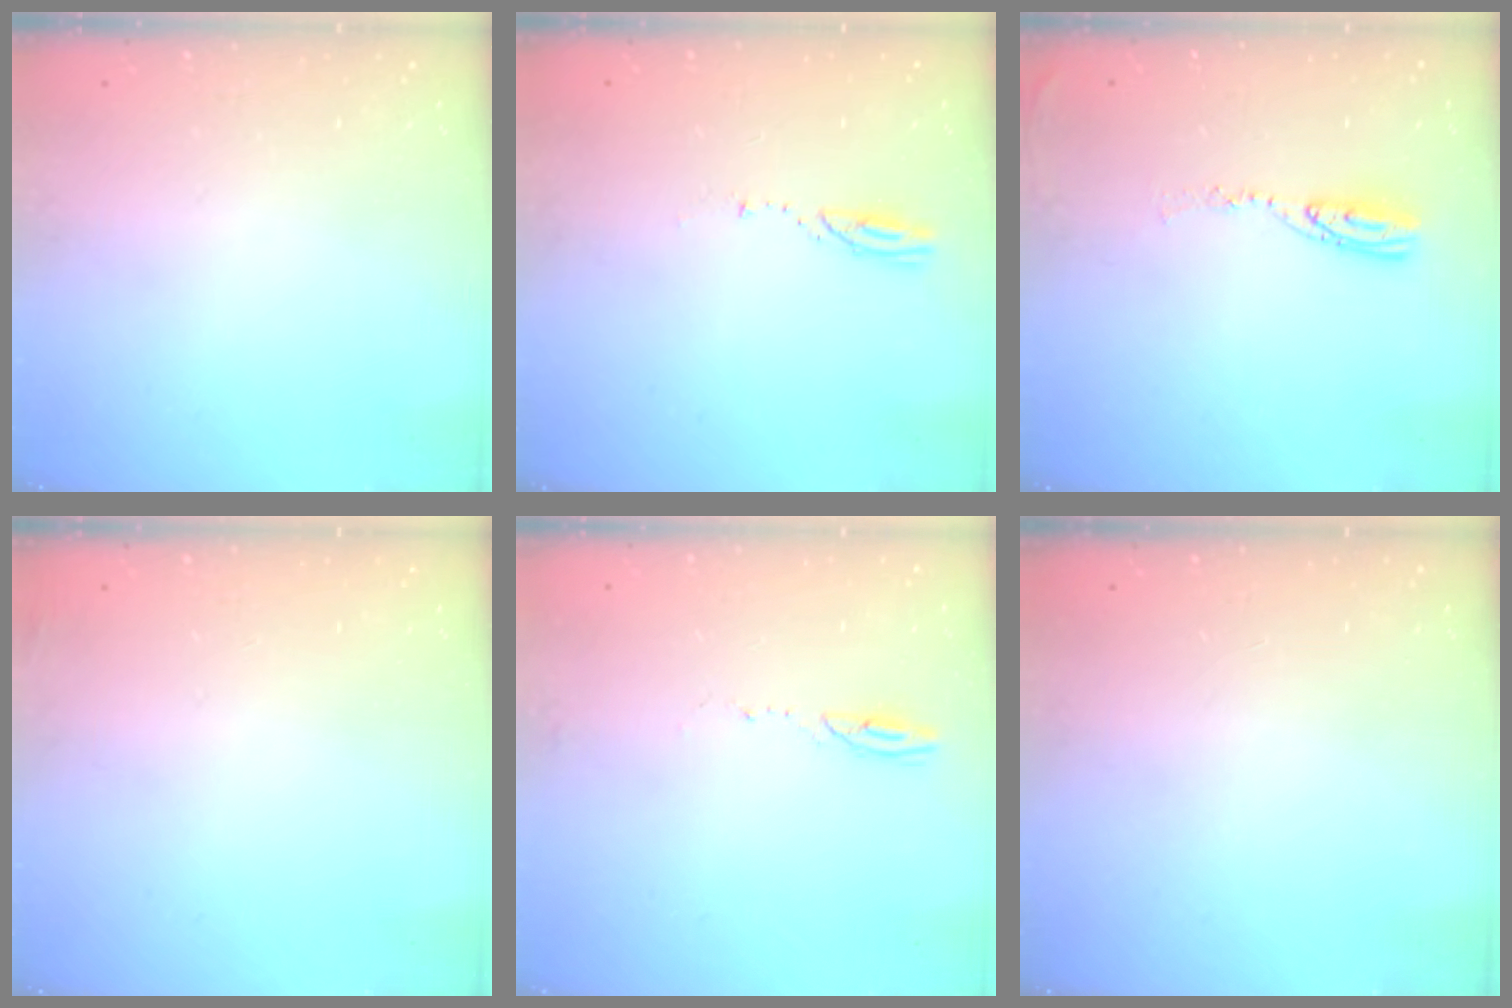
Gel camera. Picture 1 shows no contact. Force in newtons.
{"total": 3.3, "press": 3.3, "slide": 0.3}
{"total": 6.8, "press": 6.8, "slide": 0.6}
{"total": 3.0, "press": 2.9, "slide": 1.0}
{"total": 3.3, "press": 3.3, "slide": 0.4}
{"total": 0.0}